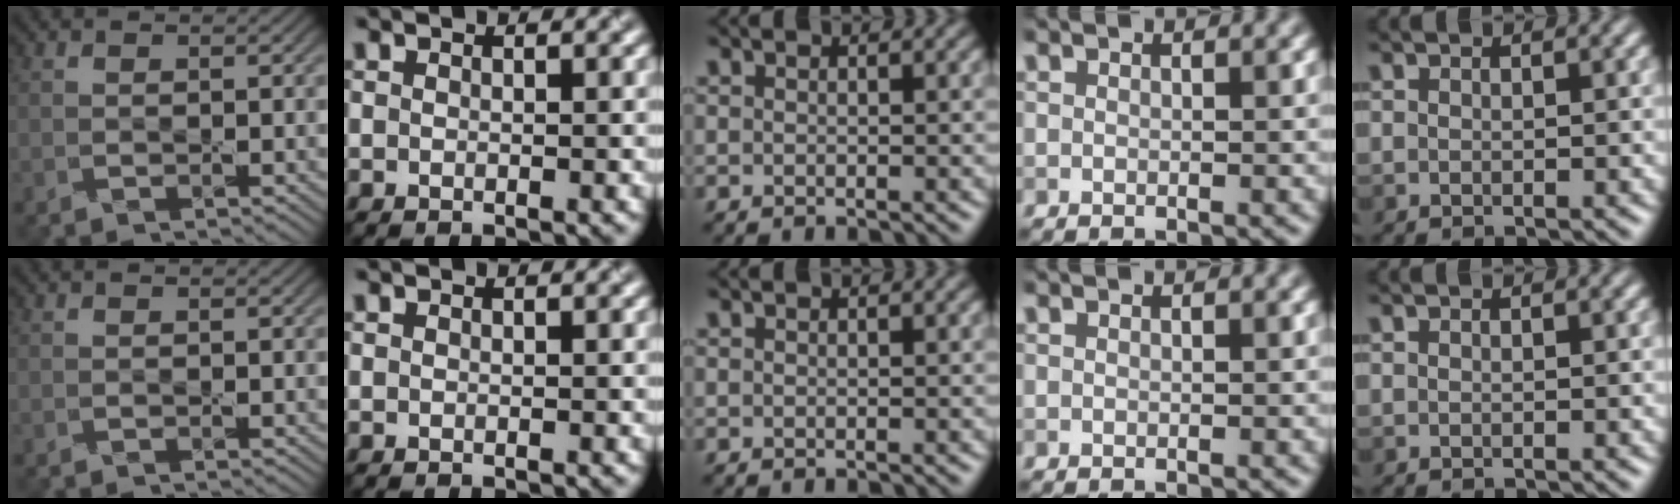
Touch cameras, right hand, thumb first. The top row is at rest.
{}